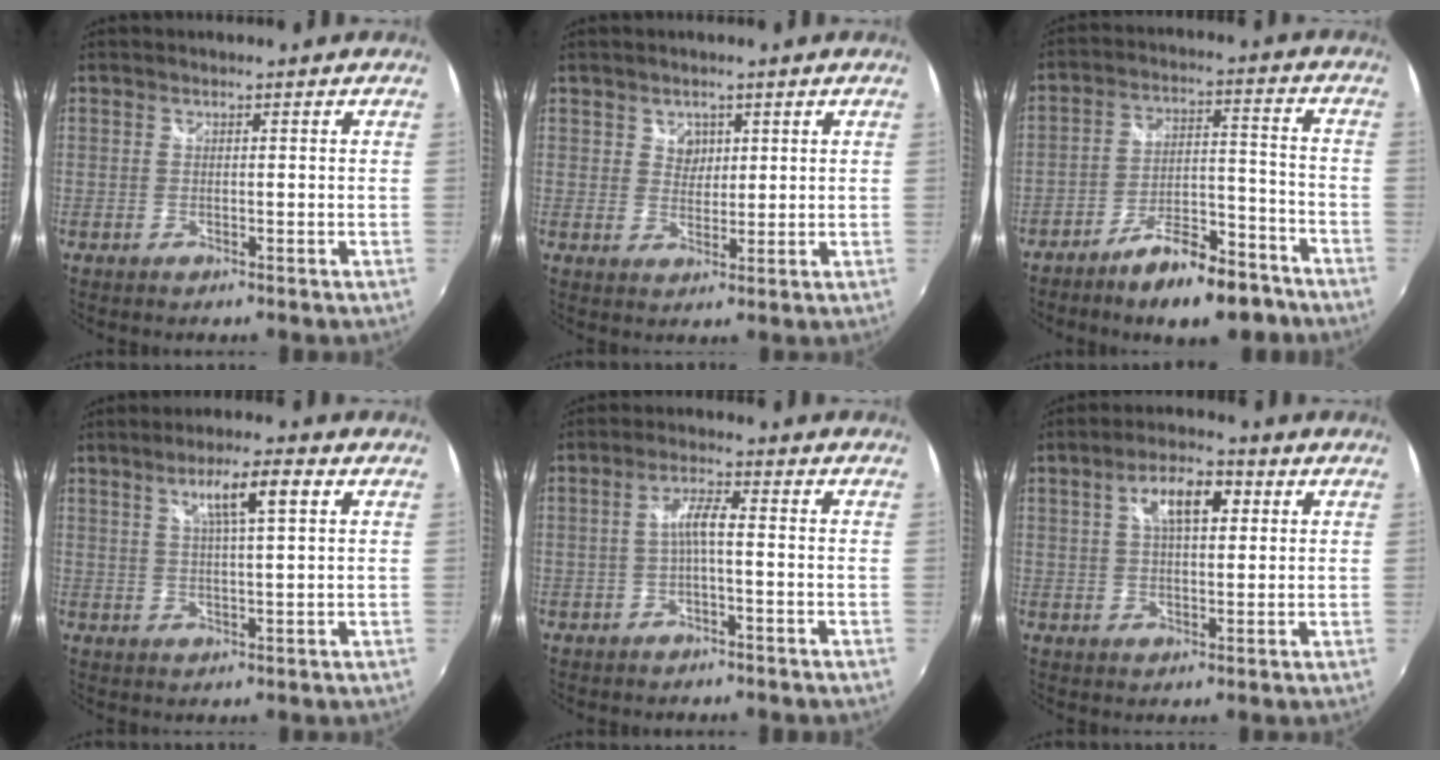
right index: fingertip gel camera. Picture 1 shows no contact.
{"total": 3.0, "force": [1.4, 2.6, 0.5], "torque": [-0.001, 0.005, 0.024]}
{"total": 12.4, "force": [-9.6, 4.1, 6.7], "torque": [-0.110, 0.029, -0.141]}
{"total": 6.9, "force": [2.9, 0.8, 6.2], "torque": [-0.106, 0.006, 0.050]}
{"total": 3.5, "force": [-0.9, 0.3, 3.3], "torque": [-0.067, 0.007, -0.017]}
{"total": 7.9, "force": [2.7, 3.5, 6.5], "torque": [-0.111, 0.018, 0.044]}